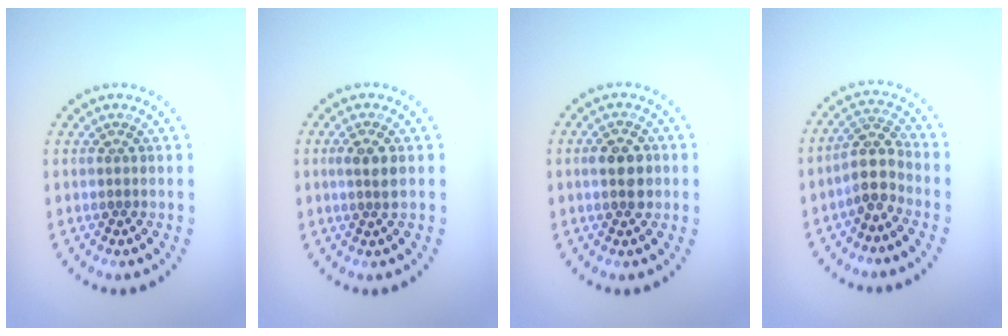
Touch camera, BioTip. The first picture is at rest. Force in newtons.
{"total": 1.8, "press": 1.6, "slide": 0.8}
{"total": 3.0, "press": 3.0, "slide": 0.1}
{"total": 2.9, "press": 2.3, "slide": 1.7}